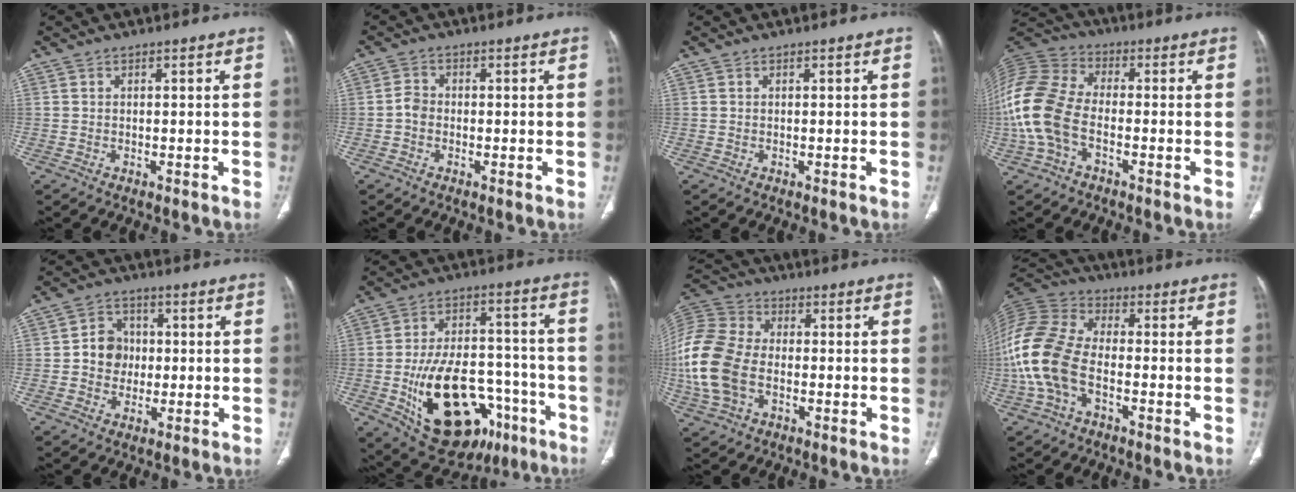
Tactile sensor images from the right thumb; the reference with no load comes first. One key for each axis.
{"total": 2.2, "fx": -0.6, "fy": 1.7, "fz": 1.2, "tx": -0.016, "ty": 0.007, "tz": -0.018}
{"total": 0.0}
{"total": 16.1, "fx": -3.4, "fy": 9.9, "fz": 12.2, "tx": -0.279, "ty": 0.029, "tz": -0.068}
{"total": 6.6, "fx": -0.1, "fy": 5.9, "fz": 3.0, "tx": -0.015, "ty": 0.011, "tz": -0.009}
{"total": 25.1, "fx": -10.2, "fy": 14.5, "fz": 17.8, "tx": -0.285, "ty": 0.047, "tz": -0.138}
{"total": 17.6, "fx": -2.8, "fy": 11.8, "fz": 12.8, "tx": -0.296, "ty": 0.014, "tz": -0.054}
{"total": 16.1, "fx": -3.7, "fy": 9.5, "fz": 12.5, "tx": -0.282, "ty": 0.030, "tz": -0.074}